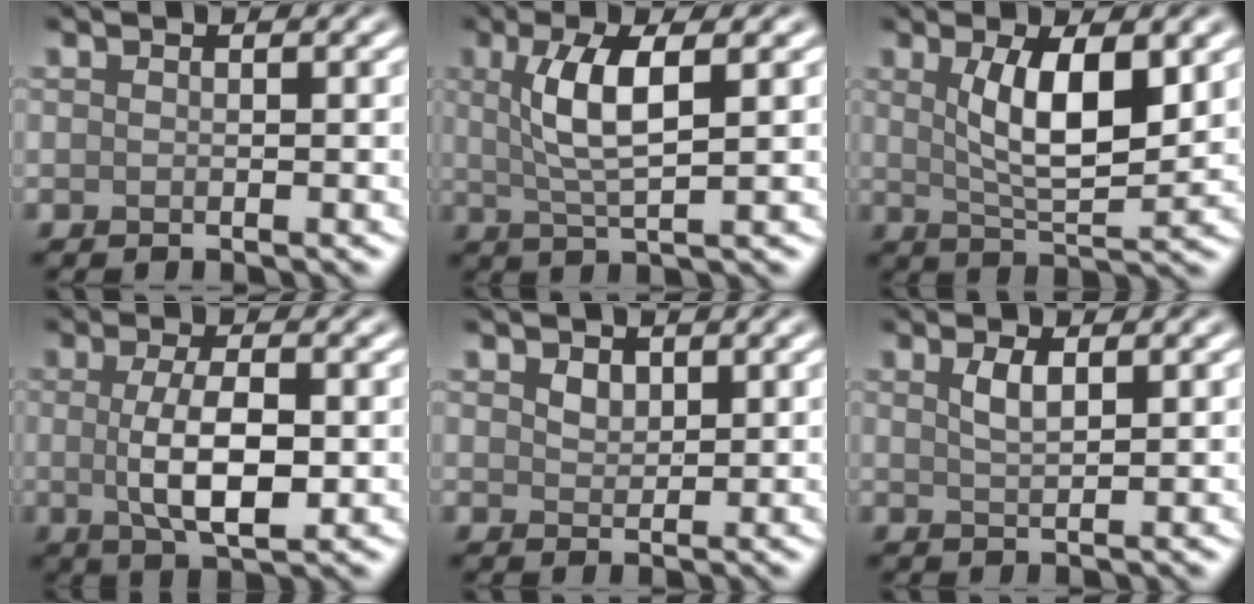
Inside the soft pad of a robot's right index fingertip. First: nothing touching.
{"total": 5.1, "force": [1.2, 1.4, 4.7], "torque": [-0.095, 0.003, 0.026]}
{"total": 6.4, "force": [1.7, 2.2, 5.8], "torque": [-0.105, -0.006, 0.036]}
{"total": 5.4, "force": [-0.1, 1.9, 5.0], "torque": [-0.101, -0.004, -0.001]}
{"total": 1.4, "force": [0.9, 0.8, 0.7], "torque": [-0.013, 0.000, 0.020]}
{"total": 1.8, "force": [0.9, 0.5, 1.4], "torque": [-0.030, 0.001, 0.018]}